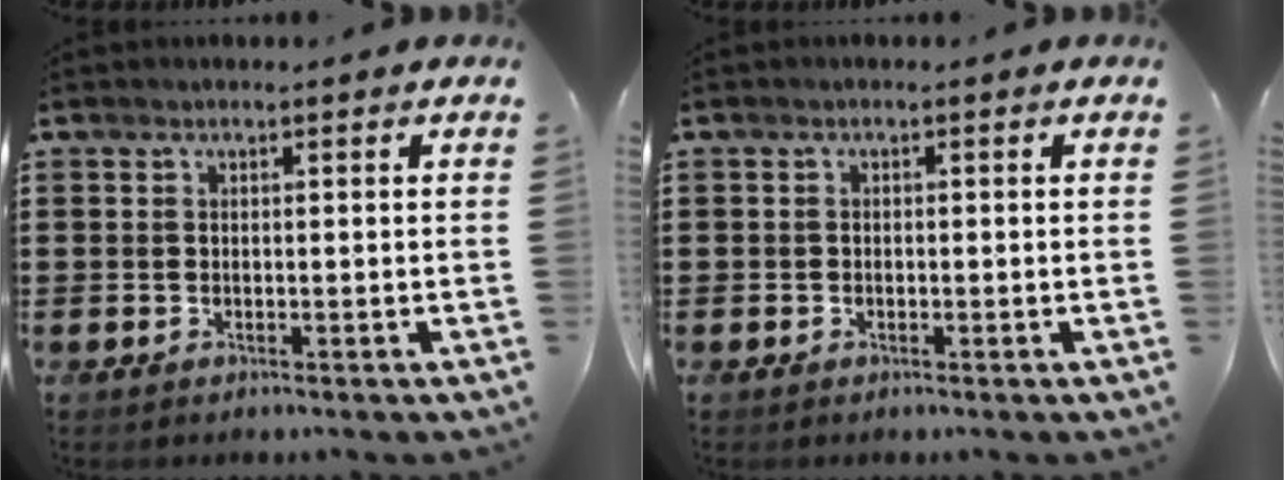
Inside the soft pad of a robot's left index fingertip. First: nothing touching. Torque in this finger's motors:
{"motor_torque": [-0.04, 0.14, -0.10, -0.01]}